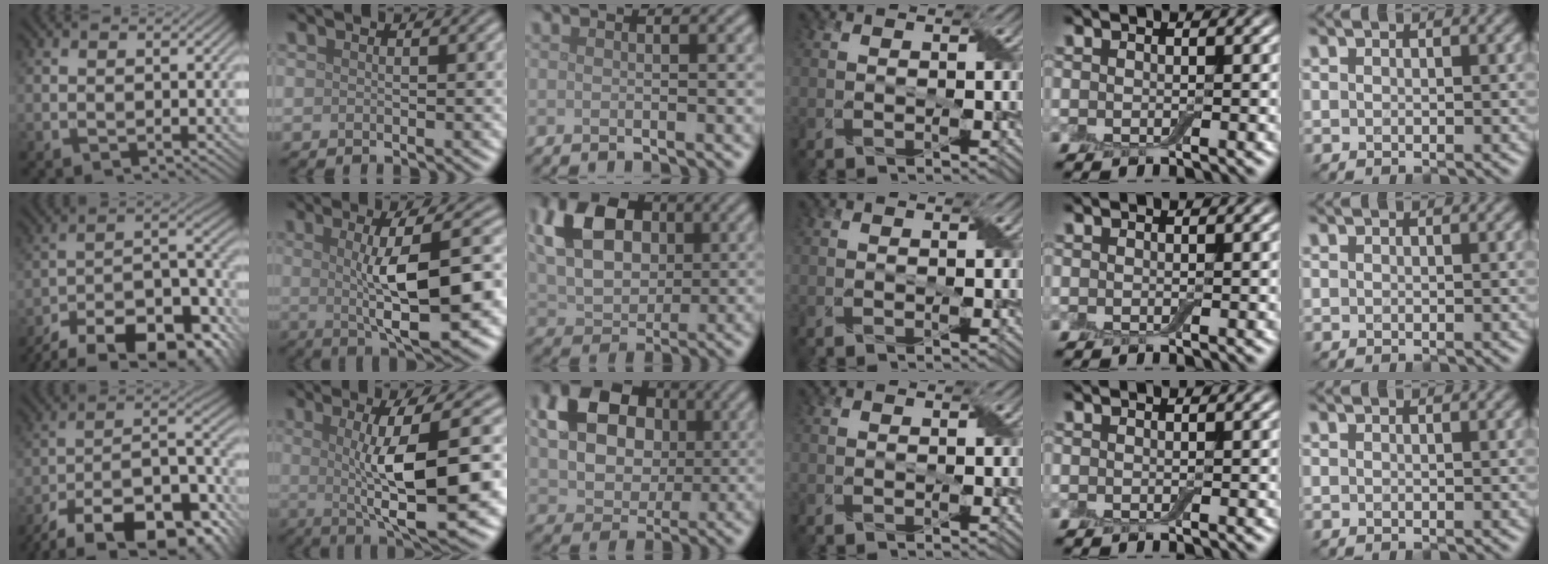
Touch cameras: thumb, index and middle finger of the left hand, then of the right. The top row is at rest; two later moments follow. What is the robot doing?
{"motion": "wrap", "object": "adhesive wrap"}